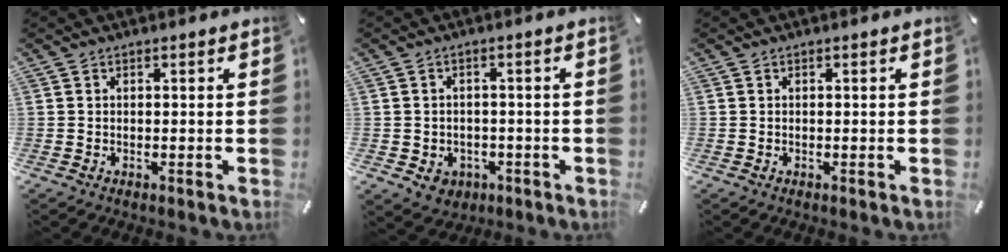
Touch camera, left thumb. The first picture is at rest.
{"total": 4.4, "force": [-1.4, 3.9, 1.5], "torque": [-0.010, 0.006, -0.025]}
{"total": 0.0}